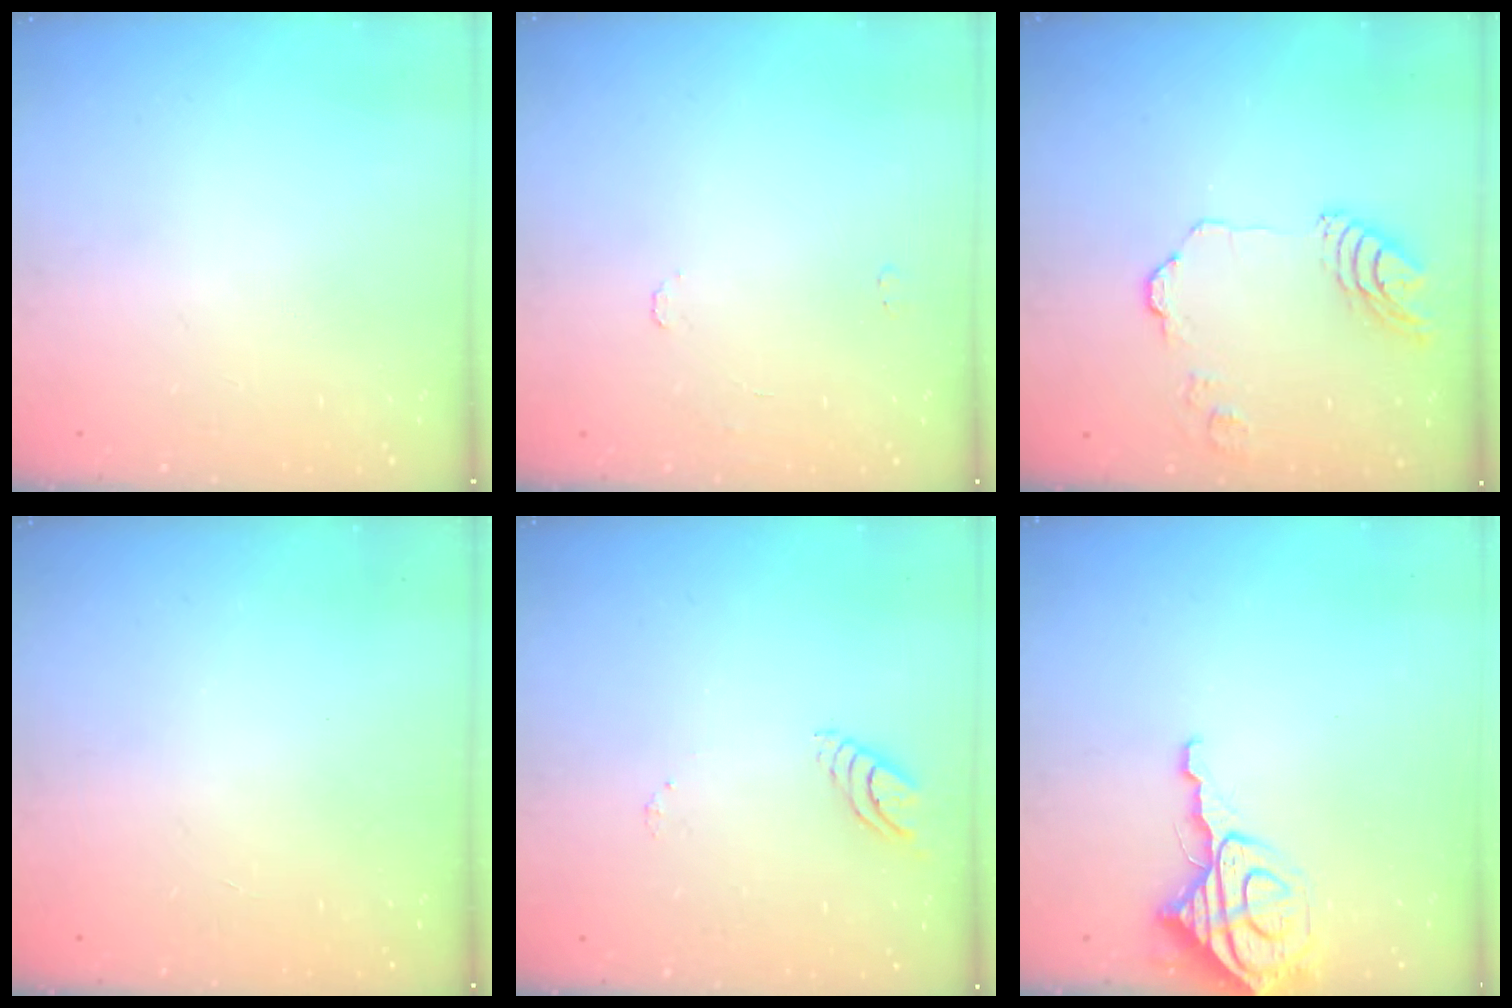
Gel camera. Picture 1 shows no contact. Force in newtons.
{"total": 5.5, "press": 5.5, "slide": 0.4}
{"total": 9.1, "press": 9.0, "slide": 0.5}
{"total": 0.0}
{"total": 5.2, "press": 5.2, "slide": 0.1}
{"total": 8.5, "press": 8.5, "slide": 0.9}